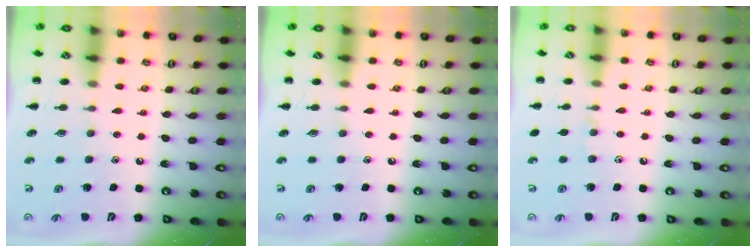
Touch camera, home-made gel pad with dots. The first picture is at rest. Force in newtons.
{"total": 0.0}
{"total": 4.2, "press": 4.0, "slide": 1.4}